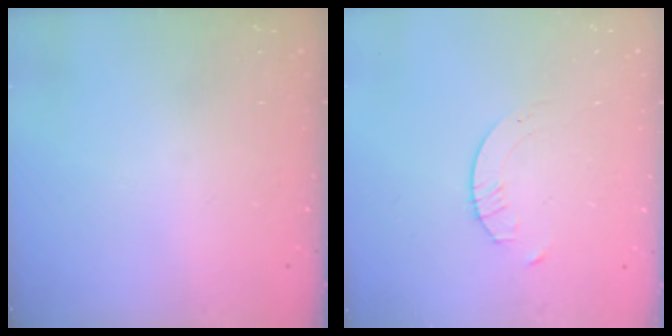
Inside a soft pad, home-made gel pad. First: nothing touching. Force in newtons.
{"total": 1.6, "press": 1.6, "slide": 0.2}